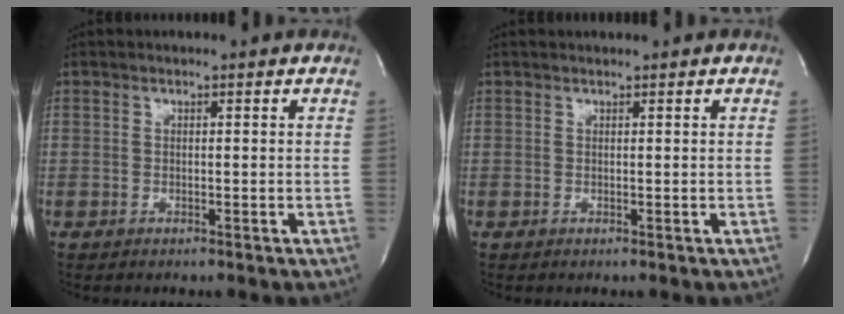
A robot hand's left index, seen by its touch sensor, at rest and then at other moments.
{"total": 0.5, "force": [0.5, 0.0, 0.2], "torque": [-0.003, 0.004, 0.009]}